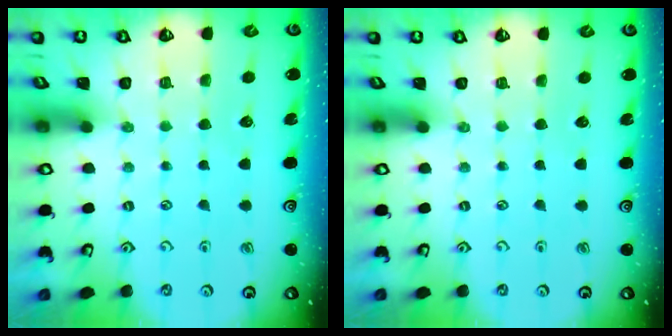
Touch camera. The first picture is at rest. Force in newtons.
{"total": 0.0}